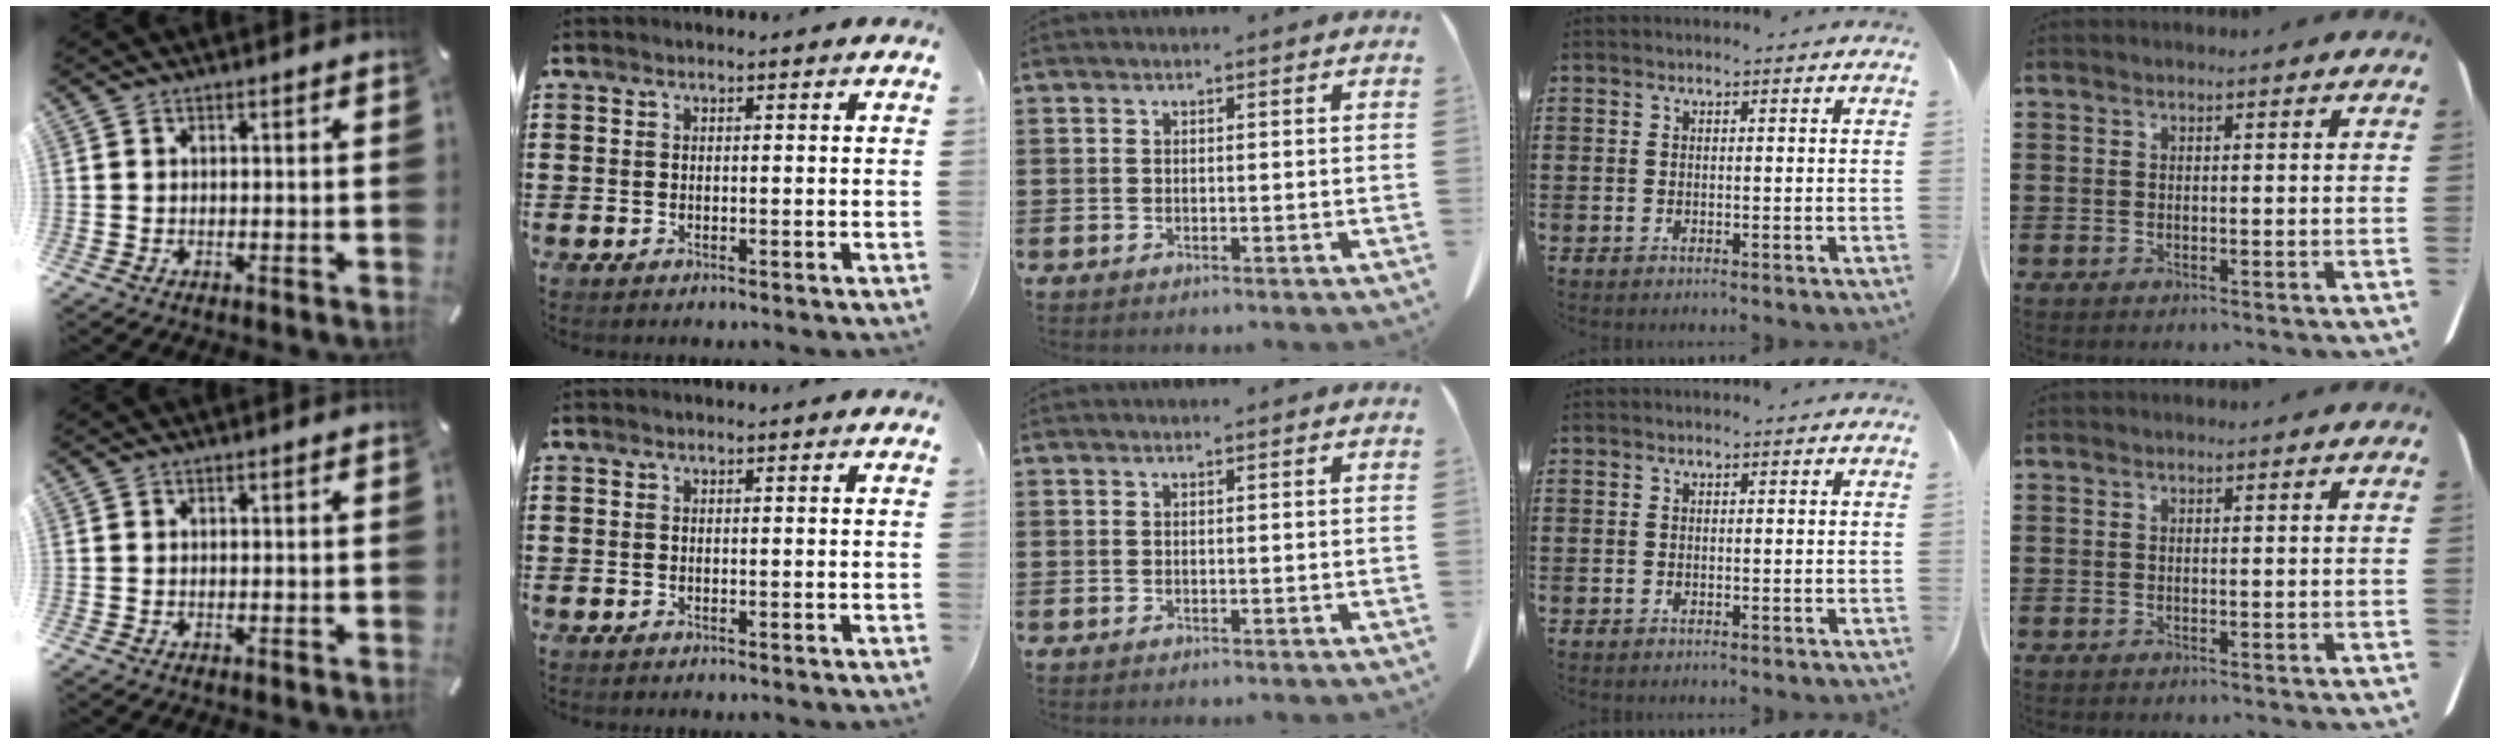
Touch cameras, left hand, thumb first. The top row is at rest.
{}